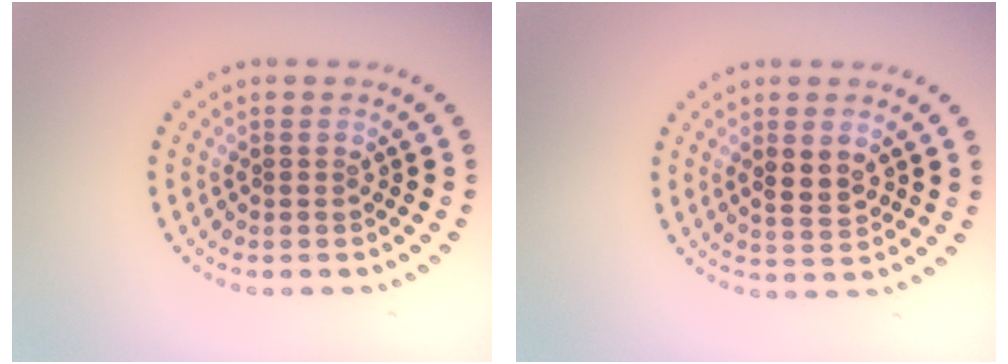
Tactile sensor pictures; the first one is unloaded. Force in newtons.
{"total": 2.3, "press": 2.2, "slide": 0.3}